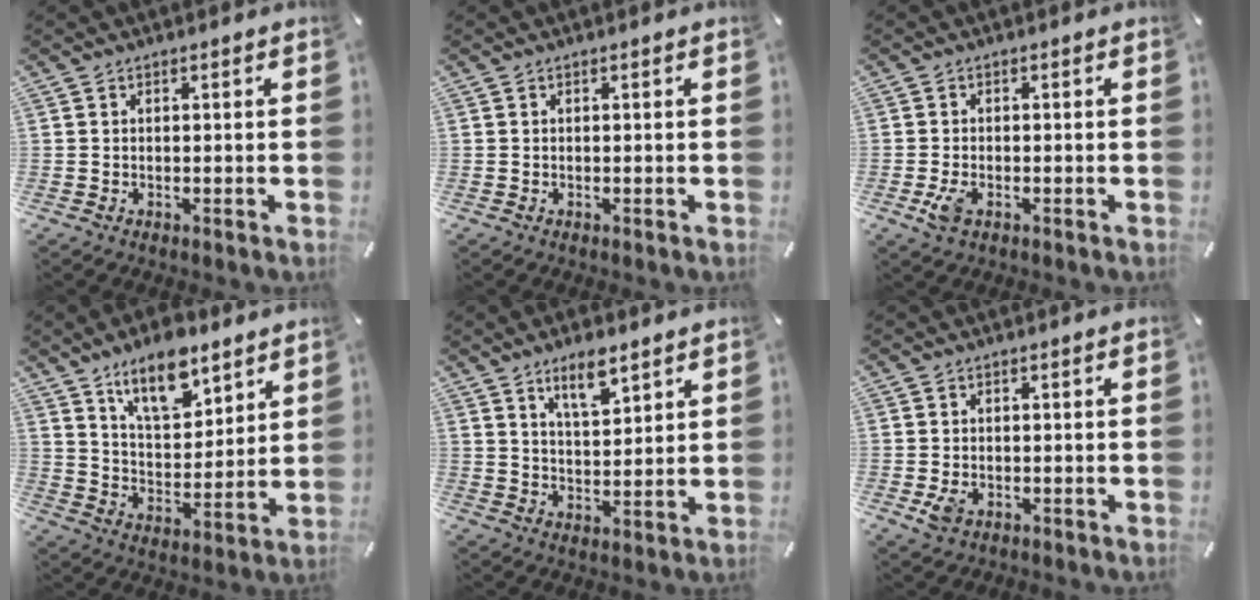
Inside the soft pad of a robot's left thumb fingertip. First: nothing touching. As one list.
[{"total": 0.0}, {"total": 3.7, "force": [-1.4, 2.1, 2.7], "torque": [-0.070, -0.004, -0.029]}, {"total": 13.3, "force": [9.6, 6.3, 6.8], "torque": [-0.113, -0.048, 0.173]}, {"total": 8.2, "force": [5.9, 3.1, 4.8], "torque": [-0.074, -0.028, 0.102]}, {"total": 3.0, "force": [-0.8, 2.2, 1.9], "torque": [-0.045, -0.002, -0.015]}]